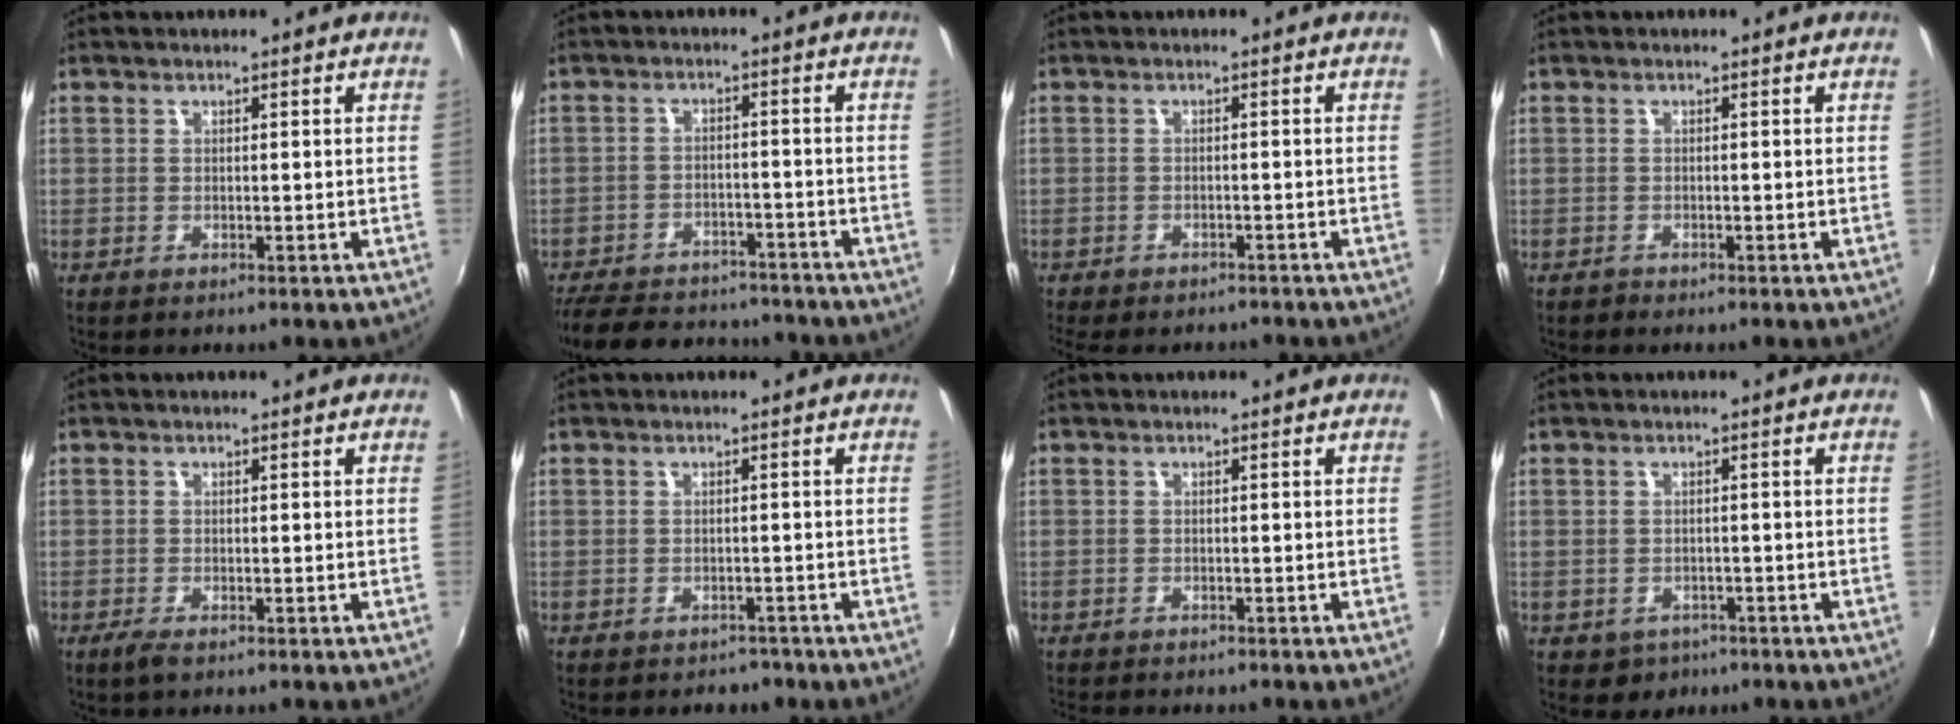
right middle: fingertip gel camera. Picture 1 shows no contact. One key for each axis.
{"total": 18.4, "fx": -15.6, "fy": 6.9, "fz": 6.9, "tx": -0.164, "ty": 0.008, "tz": -0.218}
{"total": 8.3, "fx": -7.5, "fy": 1.7, "fz": 3.1, "tx": -0.079, "ty": -0.021, "tz": -0.117}
{"total": 0.7, "fx": -0.6, "fy": 0.2, "fz": -0.1, "tx": 0.000, "ty": 0.000, "tz": -0.014}
{"total": 1.9, "fx": -1.3, "fy": 0.4, "fz": 1.3, "tx": -0.028, "ty": -0.007, "tz": -0.025}
{"total": 3.5, "fx": -2.9, "fy": 1.9, "fz": 0.5, "tx": -0.010, "ty": -0.006, "tz": -0.036}
{"total": 2.5, "fx": -2.4, "fy": 0.3, "fz": 0.7, "tx": -0.022, "ty": -0.015, "tz": -0.041}
{"total": 3.2, "fx": -1.6, "fy": 2.7, "fz": 0.7, "tx": -0.024, "ty": -0.002, "tz": -0.017}